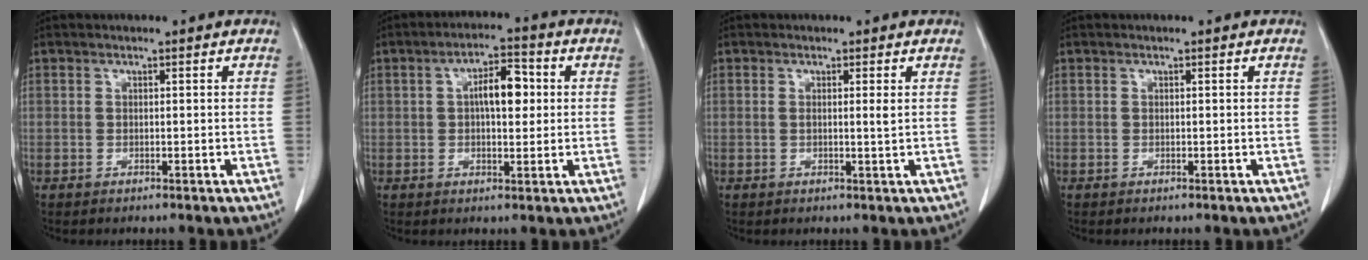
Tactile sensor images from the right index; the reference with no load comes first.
{"total": 6.5, "force": [1.1, 2.6, 5.9], "torque": [-0.095, 0.017, 0.015]}
{"total": 1.3, "force": [0.3, -0.2, 1.3], "torque": [-0.024, -0.003, 0.004]}
{"total": 0.0}